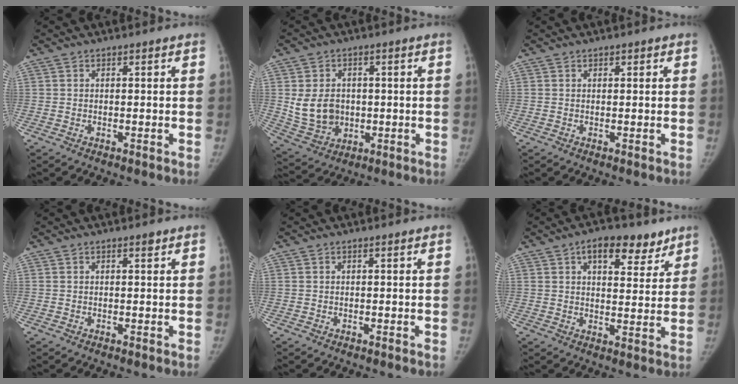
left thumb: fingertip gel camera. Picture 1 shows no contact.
{"total": 9.4, "force": [0.4, 7.7, 5.4], "torque": [-0.072, -0.005, 0.026]}
{"total": 0.9, "force": [0.5, 0.5, 0.5], "torque": [-0.001, 0.000, 0.004]}
{"total": 0.6, "force": [0.4, 0.2, 0.4], "torque": [-0.004, -0.002, 0.006]}
{"total": 0.0}
{"total": 10.2, "force": [6.1, 5.3, 6.4], "torque": [-0.056, -0.023, 0.086]}